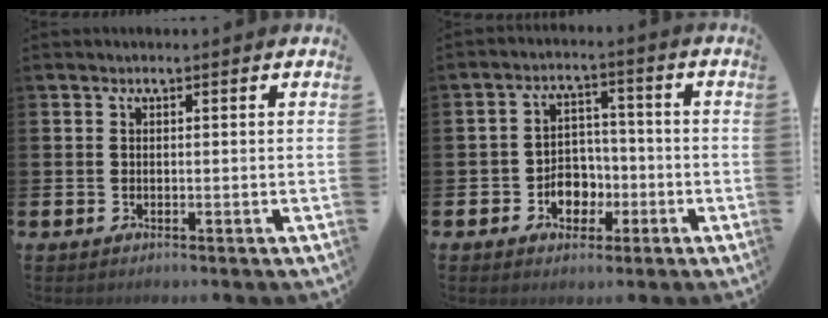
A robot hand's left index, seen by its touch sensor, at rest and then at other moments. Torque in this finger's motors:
{"motor_torque": [0.60, 0.22, 0.13, 0.10]}